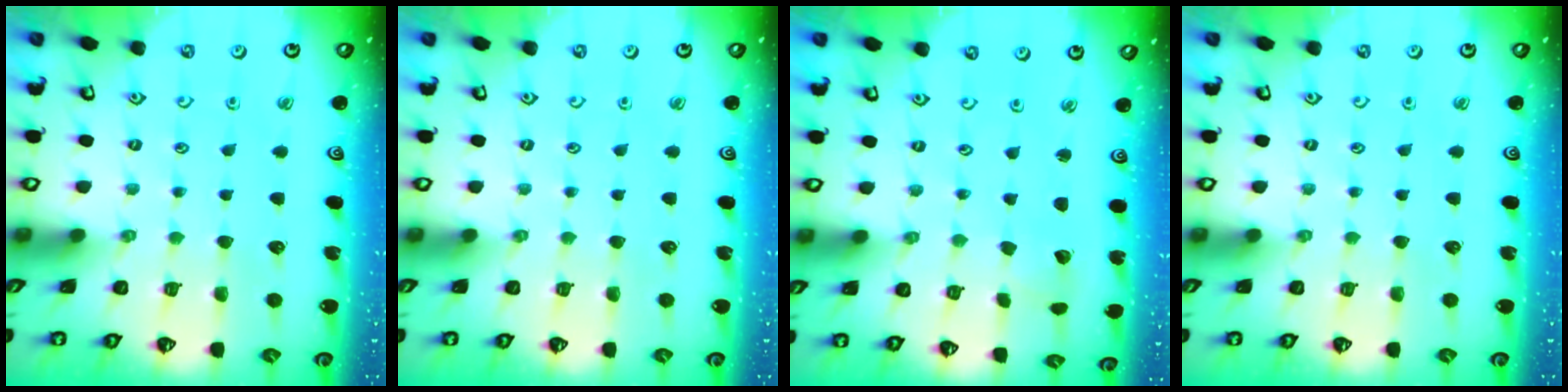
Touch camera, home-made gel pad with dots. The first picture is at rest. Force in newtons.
{"total": 0.0}
{"total": 2.0, "press": 2.0, "slide": 0.2}
{"total": 0.0}